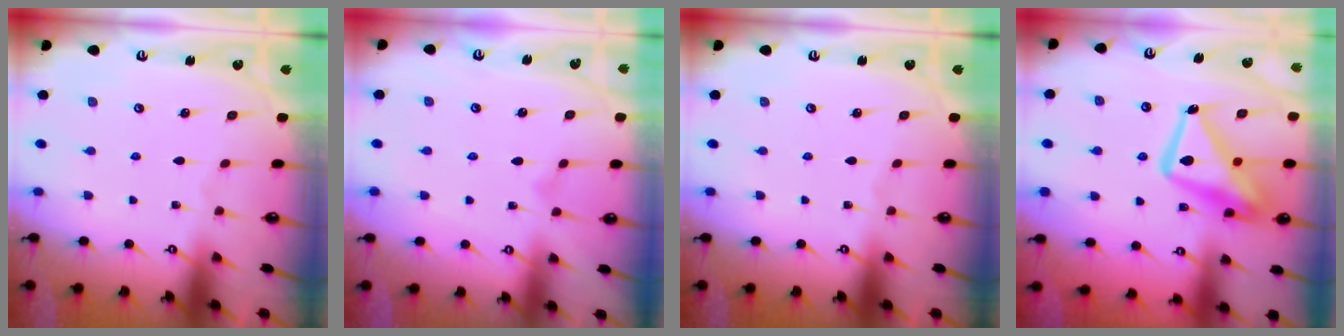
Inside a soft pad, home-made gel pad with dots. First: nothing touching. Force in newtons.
{"total": 4.0, "press": 4.0, "slide": 0.2}
{"total": 0.0}
{"total": 17.7, "press": 17.7, "slide": 1.6}